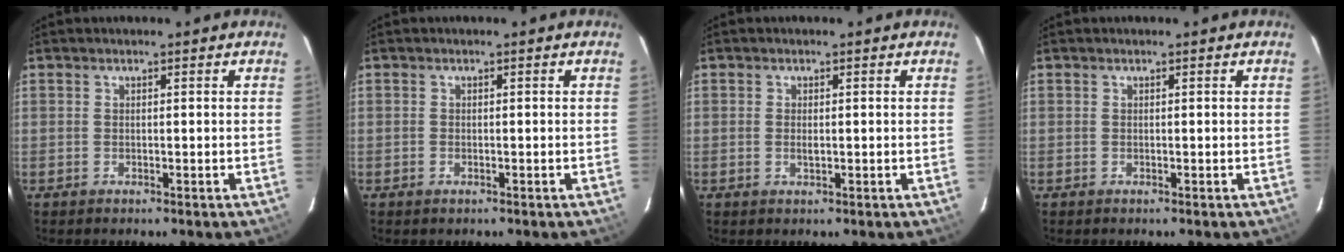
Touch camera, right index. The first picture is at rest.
{"total": 0.7, "force": [-0.5, 0.5, 0.2], "torque": [-0.003, 0.000, -0.007]}
{"total": 1.2, "force": [-0.1, 0.6, 1.0], "torque": [-0.017, 0.000, -0.001]}
{"total": 0.0}